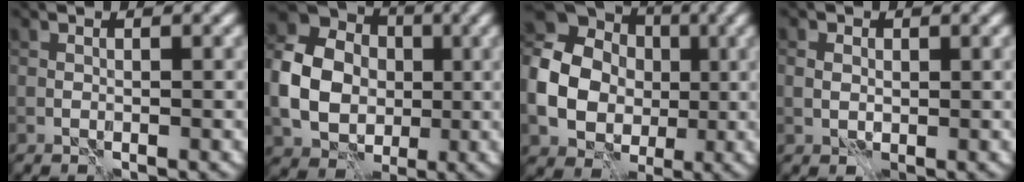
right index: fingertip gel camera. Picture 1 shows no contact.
{"total": 8.8, "force": [-0.3, 7.3, 4.9], "torque": [-0.112, 0.002, -0.009]}
{"total": 13.5, "force": [0.1, 11.5, 7.1], "torque": [-0.159, 0.000, -0.025]}
{"total": 1.1, "force": [0.4, 1.0, 0.4], "torque": [-0.008, 0.002, 0.007]}